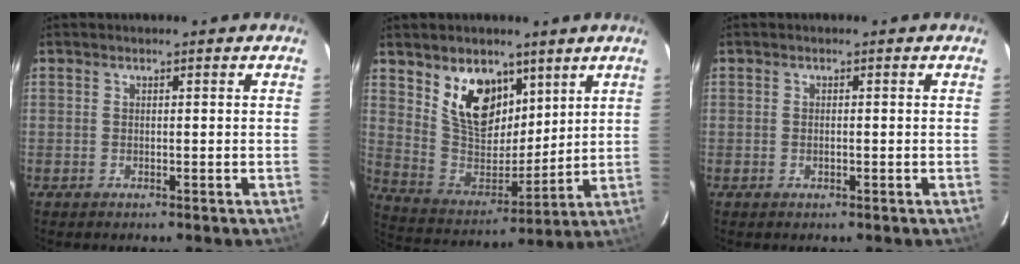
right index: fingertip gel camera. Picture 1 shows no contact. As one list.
[{"total": 13.8, "force": [7.8, 8.2, 7.8], "torque": [-0.147, -0.006, 0.158]}, {"total": 0.6, "force": [-0.2, 0.5, 0.4], "torque": [-0.006, -0.001, -0.003]}]